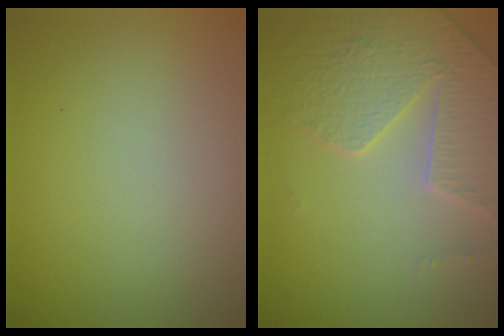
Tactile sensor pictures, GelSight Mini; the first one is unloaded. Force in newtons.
{"total": 4.0, "press": 3.9, "slide": 1.1}